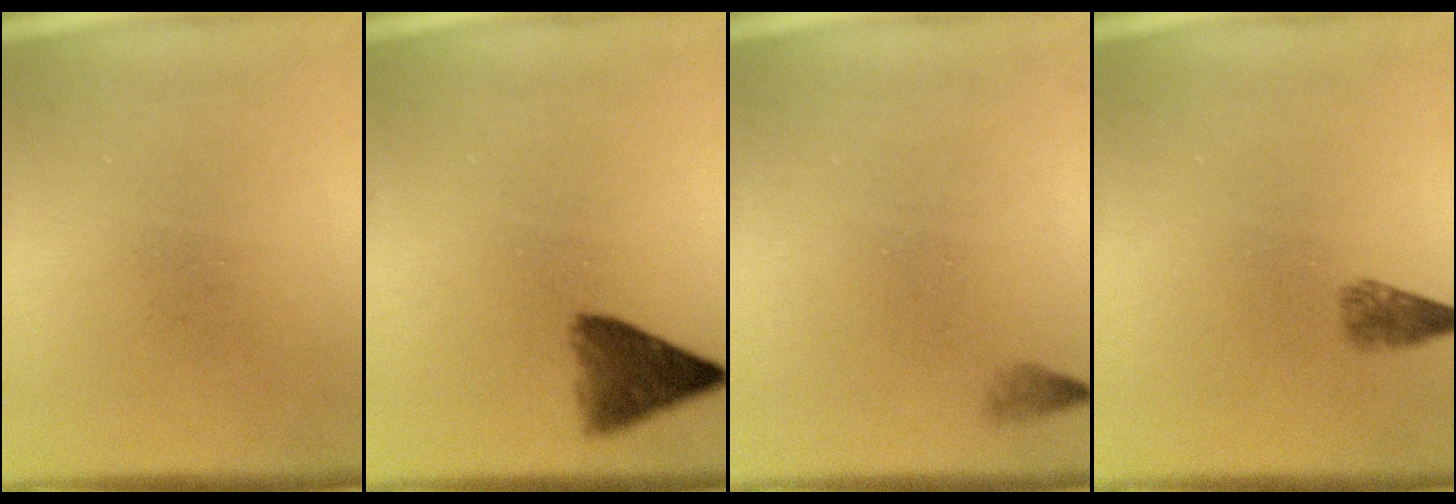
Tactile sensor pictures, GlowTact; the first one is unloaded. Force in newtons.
{"total": 5.2}
{"total": 0.8}
{"total": 1.9}